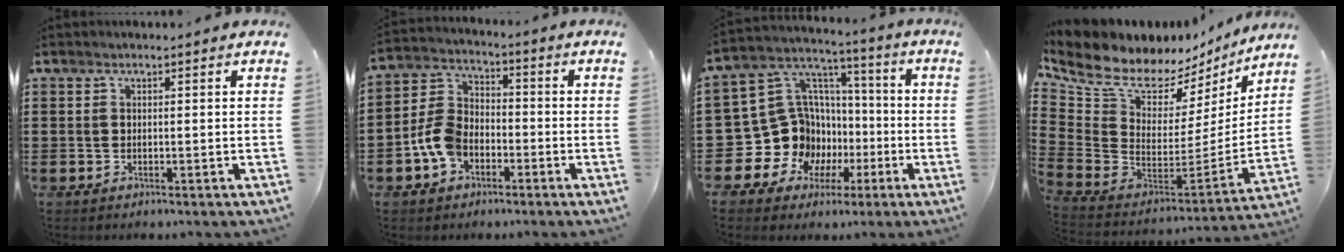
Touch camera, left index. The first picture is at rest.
{"total": 7.5, "force": [-3.4, 5.2, 4.3], "torque": [-0.124, 0.007, -0.074]}
{"total": 14.7, "force": [-3.2, 13.6, 4.6], "torque": [-0.140, -0.026, -0.026]}
{"total": 7.8, "force": [6.3, 3.9, 2.4], "torque": [-0.089, -0.062, 0.112]}